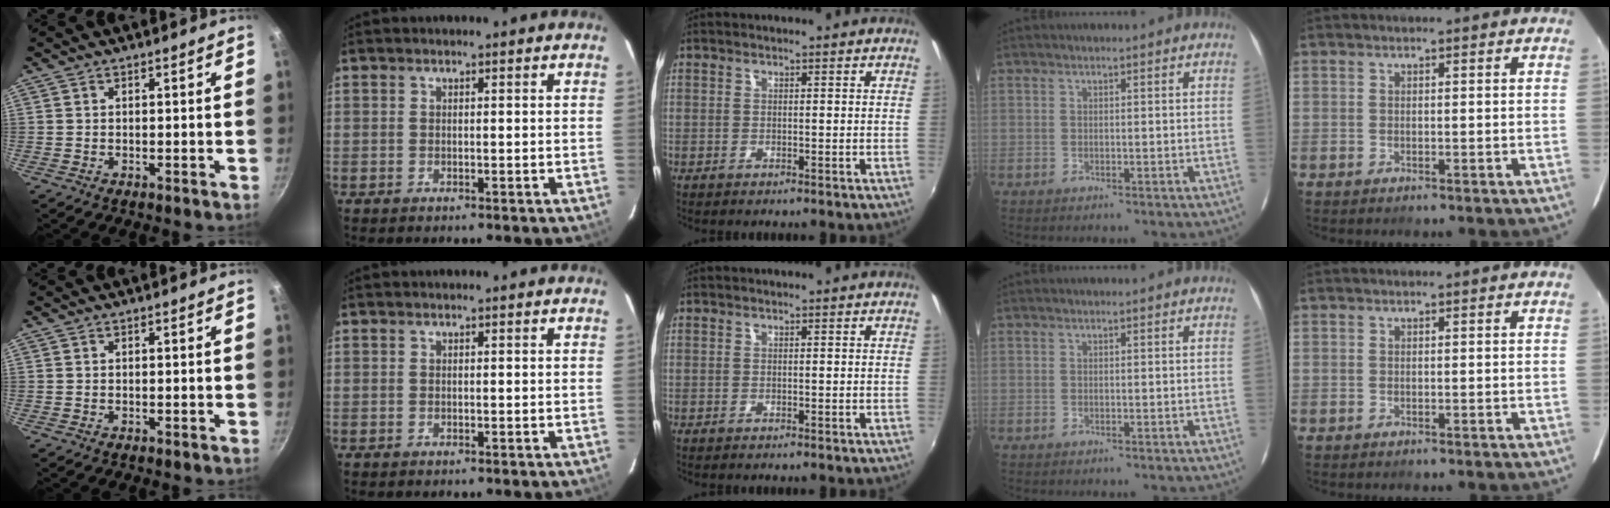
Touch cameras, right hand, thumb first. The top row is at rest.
{}